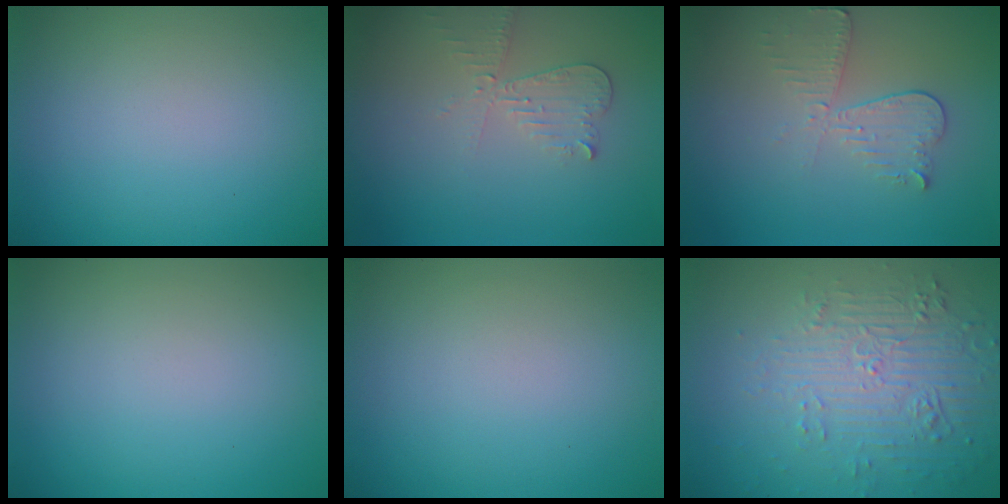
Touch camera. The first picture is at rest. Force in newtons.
{"total": 2.4, "press": 2.3, "slide": 0.5}
{"total": 3.0, "press": 2.7, "slide": 1.4}
{"total": 0.0}
{"total": 0.0}
{"total": 6.0, "press": 3.6, "slide": 4.8}